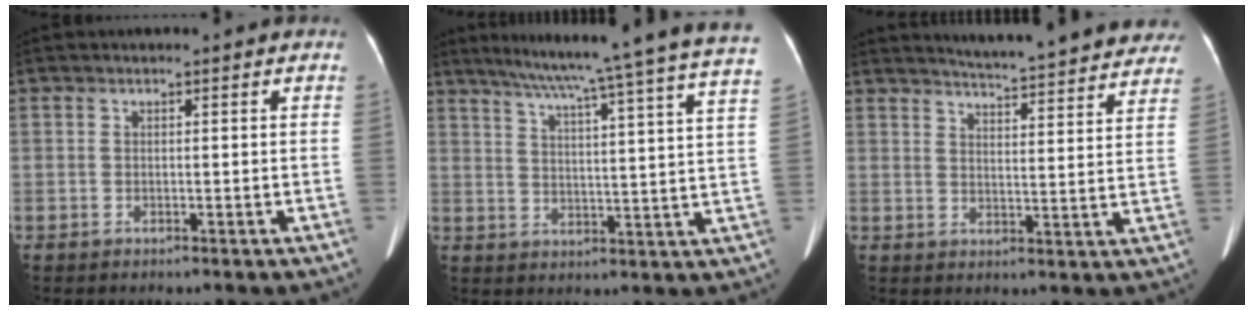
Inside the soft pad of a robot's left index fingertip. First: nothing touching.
{"total": 25.9, "force": [22.2, -1.6, 13.3], "torque": [-0.212, -0.042, 0.277]}
{"total": 20.9, "force": [19.3, 2.5, 7.5], "torque": [-0.099, -0.031, 0.230]}